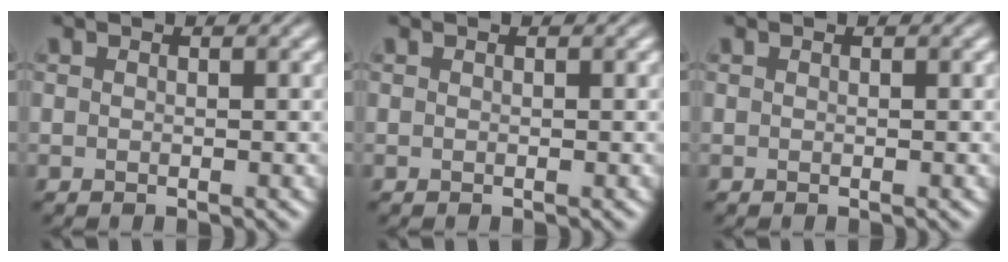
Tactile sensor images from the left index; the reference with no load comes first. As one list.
[{"total": 0.0}, {"total": 0.0}]